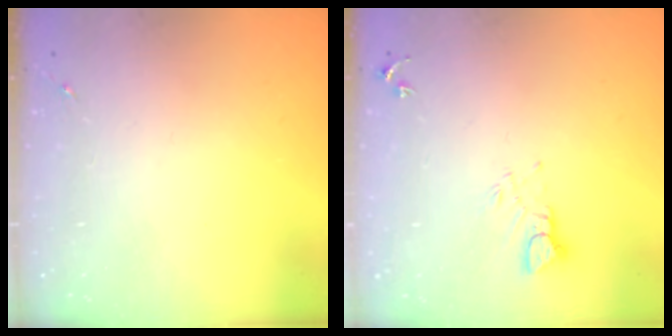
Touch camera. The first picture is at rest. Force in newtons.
{"total": 4.7, "press": 4.7, "slide": 0.3}